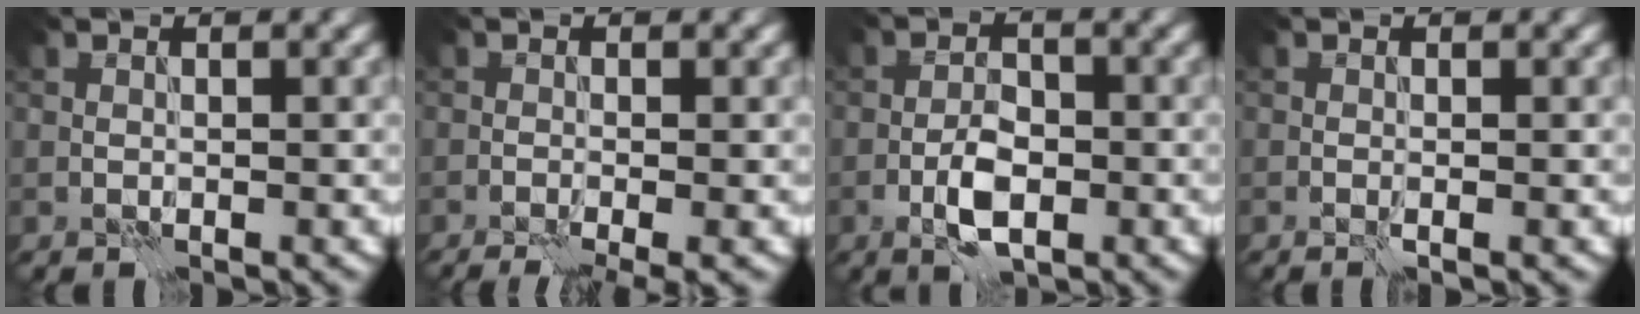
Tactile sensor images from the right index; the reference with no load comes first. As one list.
[{"total": 4.2, "force": [-2.2, 1.3, 3.3], "torque": [-0.039, -0.001, -0.029]}, {"total": 3.7, "force": [-1.5, 1.7, 3.0], "torque": [-0.051, 0.003, -0.031]}, {"total": 0.7, "force": [-0.2, 0.0, 0.7], "torque": [-0.013, -0.002, -0.004]}]